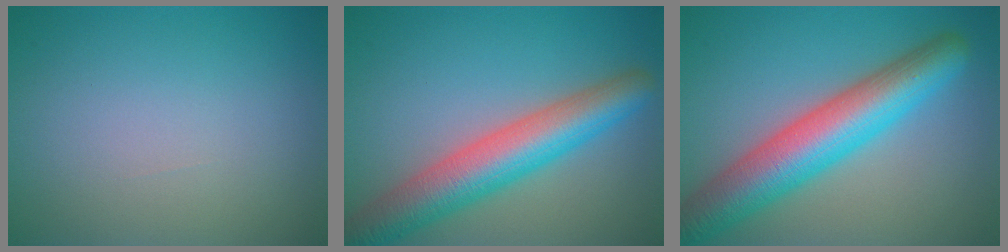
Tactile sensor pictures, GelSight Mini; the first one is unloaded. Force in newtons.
{"total": 7.6, "press": 7.6, "slide": 0.4}
{"total": 8.9, "press": 8.9, "slide": 0.4}